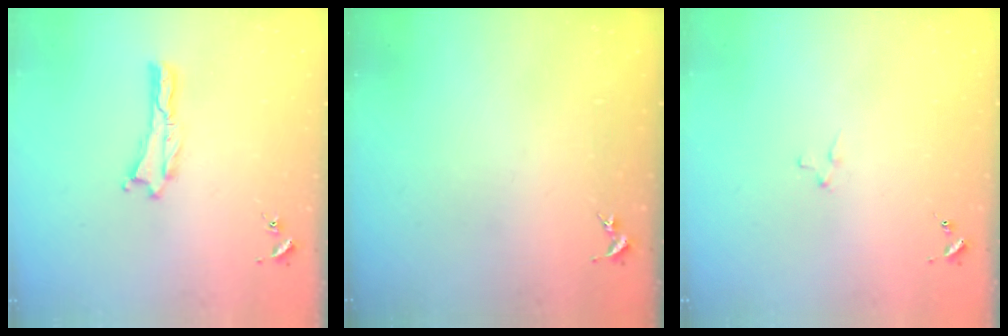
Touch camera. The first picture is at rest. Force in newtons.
{"total": 0.0}
{"total": 2.0, "press": 2.0, "slide": 0.2}